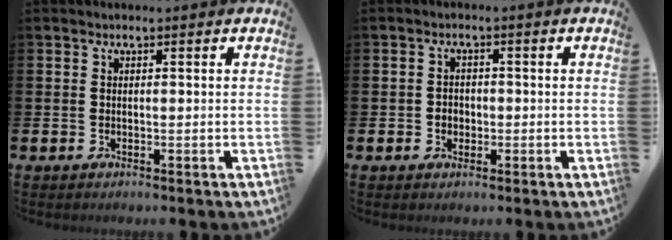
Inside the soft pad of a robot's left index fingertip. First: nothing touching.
{"total": 1.9, "force": [-0.4, 1.7, 0.6], "torque": [-0.003, 0.002, -0.014]}